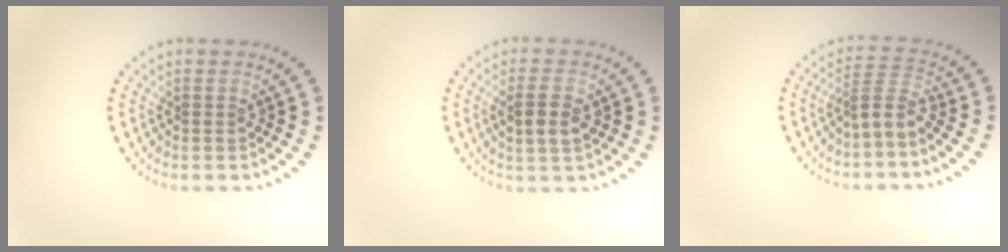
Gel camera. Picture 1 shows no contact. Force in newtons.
{"total": 2.9, "press": 2.8, "slide": 0.7}
{"total": 2.7, "press": 1.9, "slide": 1.8}